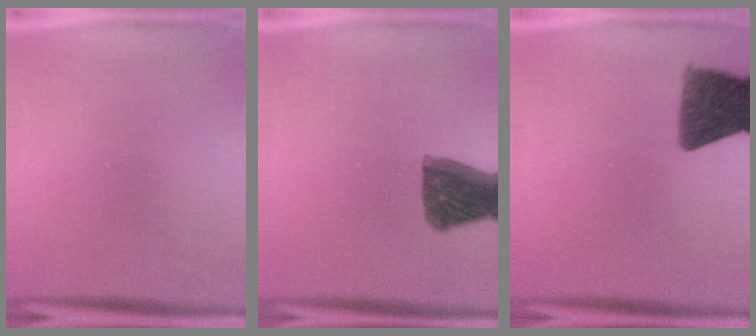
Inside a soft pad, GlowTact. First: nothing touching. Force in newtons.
{"total": 12.9}
{"total": 10.6}